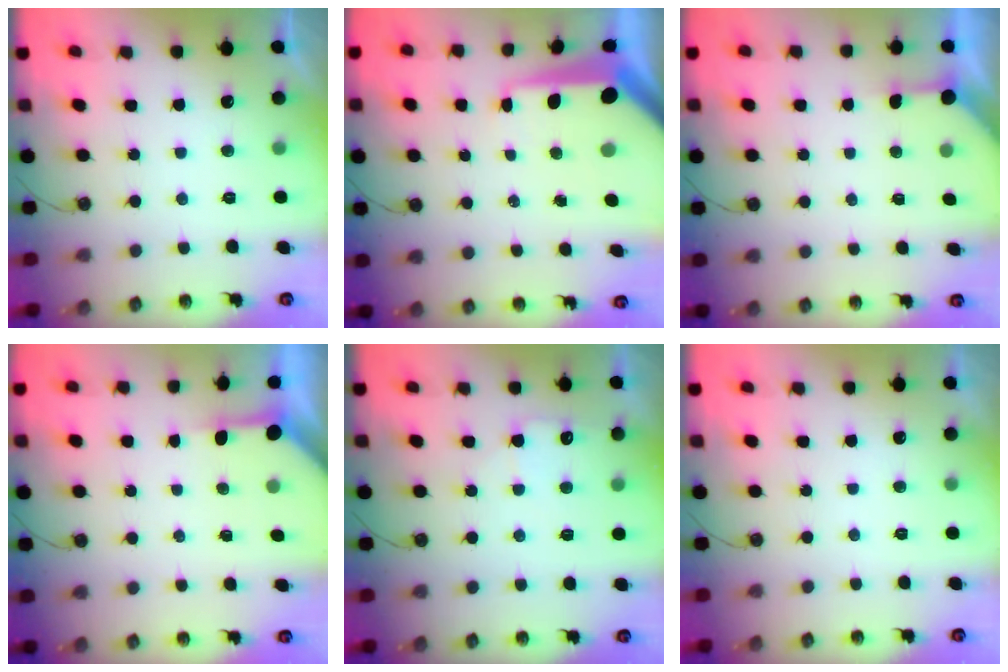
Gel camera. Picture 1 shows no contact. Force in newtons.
{"total": 12.2, "press": 12.1, "slide": 1.0}
{"total": 2.9, "press": 2.8, "slide": 0.3}
{"total": 3.0, "press": 3.0, "slide": 0.3}
{"total": 6.6, "press": 6.5, "slide": 0.7}
{"total": 0.0}